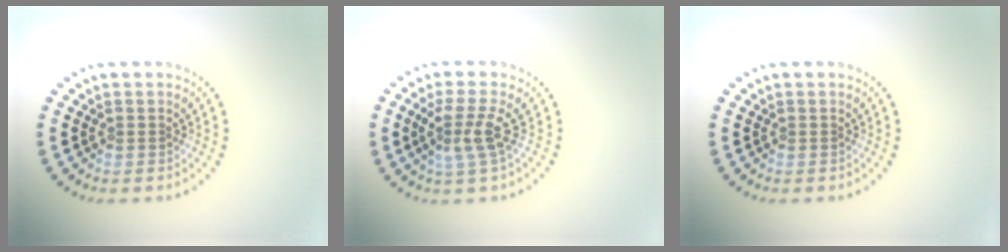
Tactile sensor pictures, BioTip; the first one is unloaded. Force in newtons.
{"total": 2.8, "press": 2.1, "slide": 1.8}
{"total": 0.0}